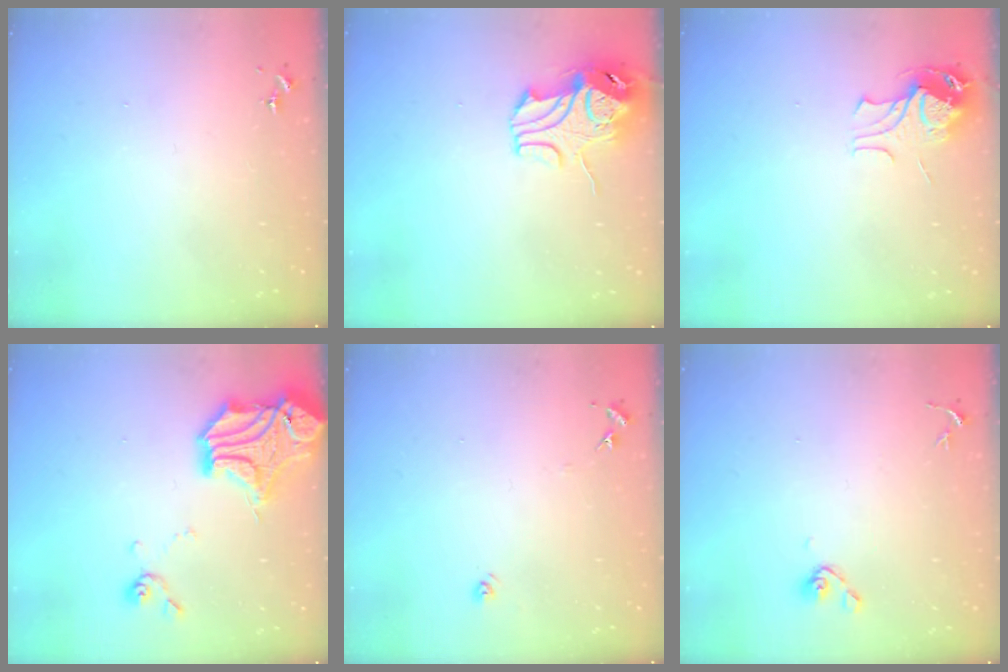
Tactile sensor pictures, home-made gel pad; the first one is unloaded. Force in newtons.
{"total": 10.5, "press": 10.4, "slide": 1.5}
{"total": 9.5, "press": 9.5, "slide": 1.1}
{"total": 20.2, "press": 20.0, "slide": 2.5}
{"total": 5.9, "press": 5.9, "slide": 0.5}
{"total": 5.9, "press": 5.4, "slide": 2.4}